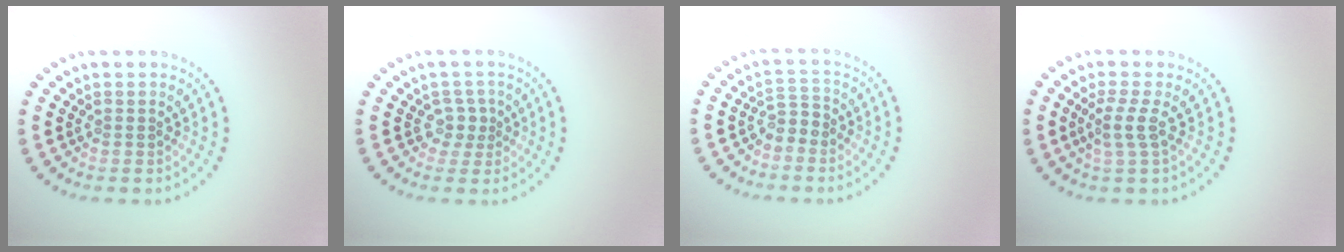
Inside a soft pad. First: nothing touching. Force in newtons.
{"total": 1.8, "press": 1.2, "slide": 1.3}
{"total": 1.6, "press": 1.3, "slide": 0.9}
{"total": 2.1, "press": 1.6, "slide": 1.4}